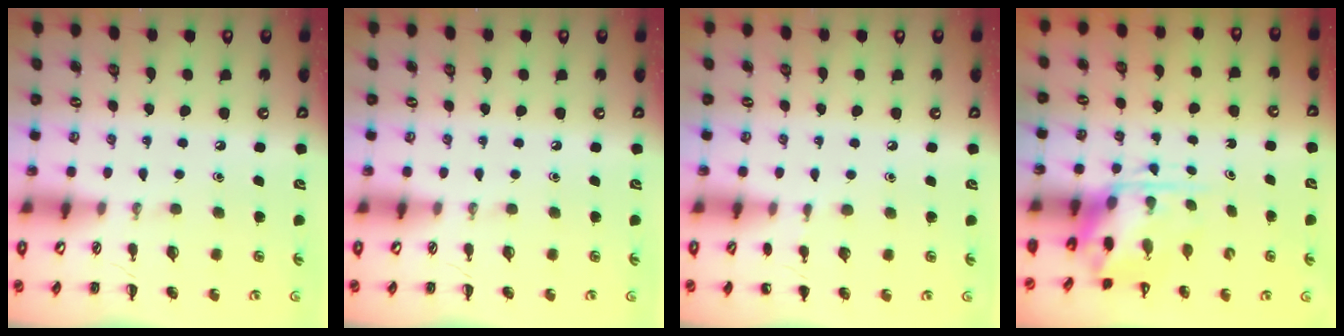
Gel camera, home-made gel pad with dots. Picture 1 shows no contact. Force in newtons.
{"total": 0.0}
{"total": 4.0, "press": 3.9, "slide": 1.1}
{"total": 3.8, "press": 3.7, "slide": 0.9}